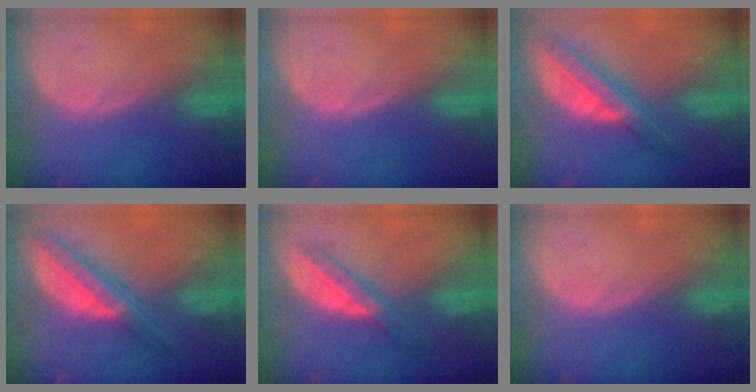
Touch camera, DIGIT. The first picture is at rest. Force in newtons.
{"total": 0.0}
{"total": 8.0, "press": 6.6, "slide": 4.5}
{"total": 7.9, "press": 6.6, "slide": 4.2}
{"total": 5.9, "press": 5.4, "slide": 2.6}
{"total": 0.0}